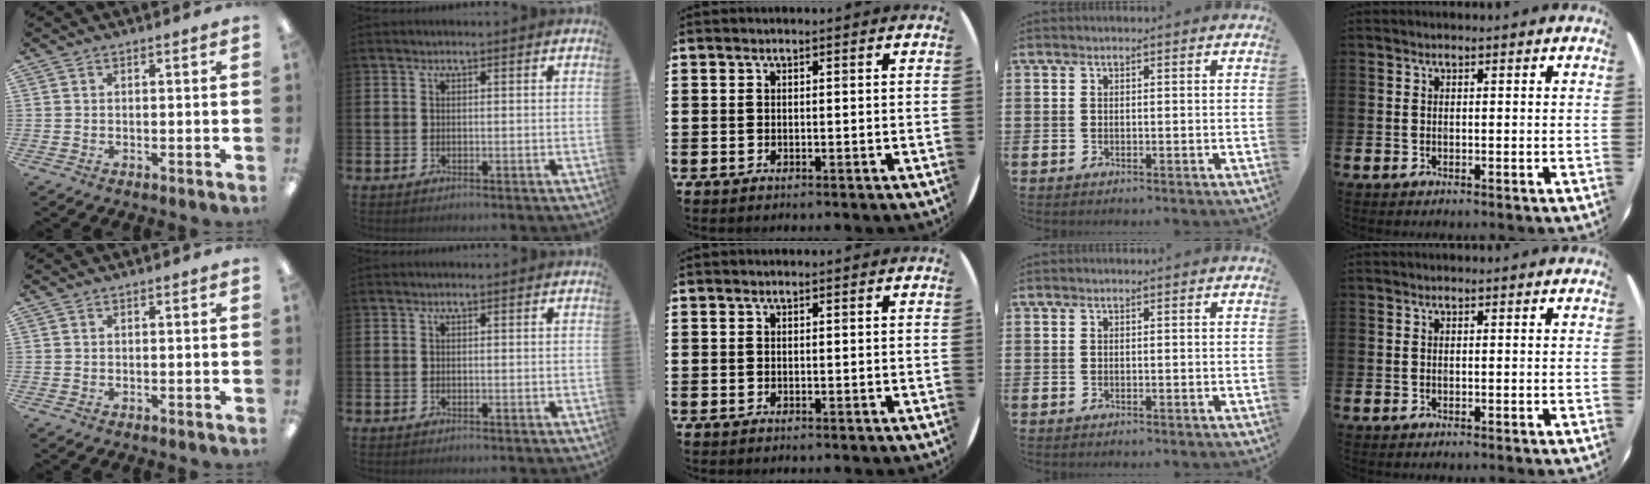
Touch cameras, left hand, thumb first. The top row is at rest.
{}